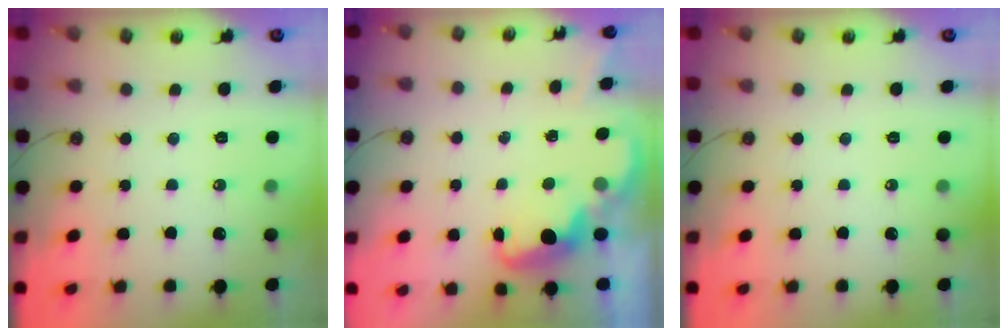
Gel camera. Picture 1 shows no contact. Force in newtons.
{"total": 2.5, "press": 2.5, "slide": 0.6}
{"total": 0.0}